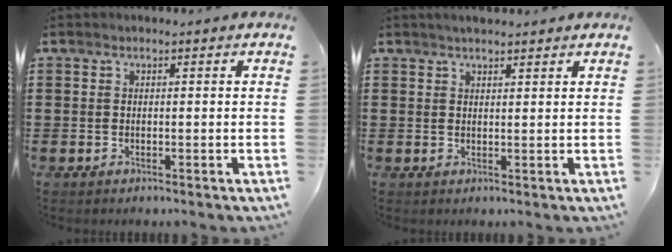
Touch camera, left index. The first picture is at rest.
{"total": 1.5, "force": [1.5, 0.1, 0.5], "torque": [-0.011, 0.003, 0.028]}